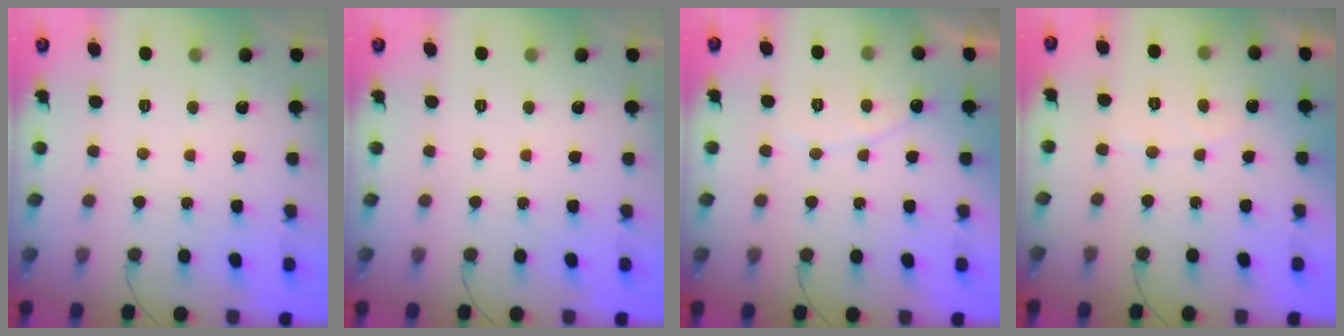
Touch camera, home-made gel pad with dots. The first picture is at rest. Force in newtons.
{"total": 0.0}
{"total": 5.9, "press": 5.9, "slide": 0.5}
{"total": 3.9, "press": 3.9, "slide": 0.2}